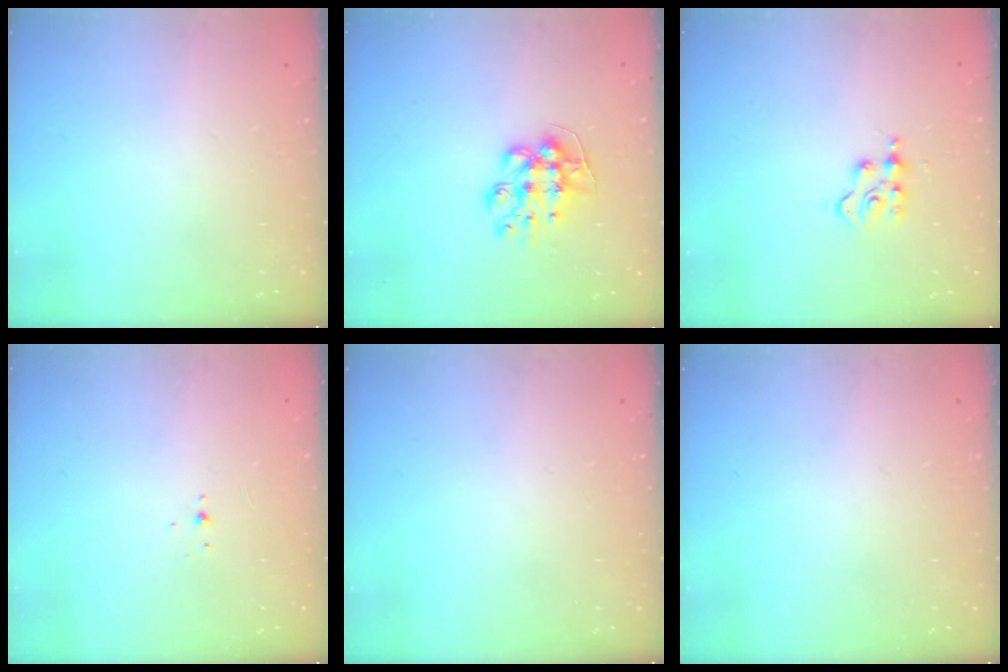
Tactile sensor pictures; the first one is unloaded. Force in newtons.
{"total": 10.7, "press": 10.7, "slide": 0.7}
{"total": 3.4, "press": 3.4, "slide": 0.5}
{"total": 2.0, "press": 1.9, "slide": 0.8}
{"total": 0.0}
{"total": 0.0}